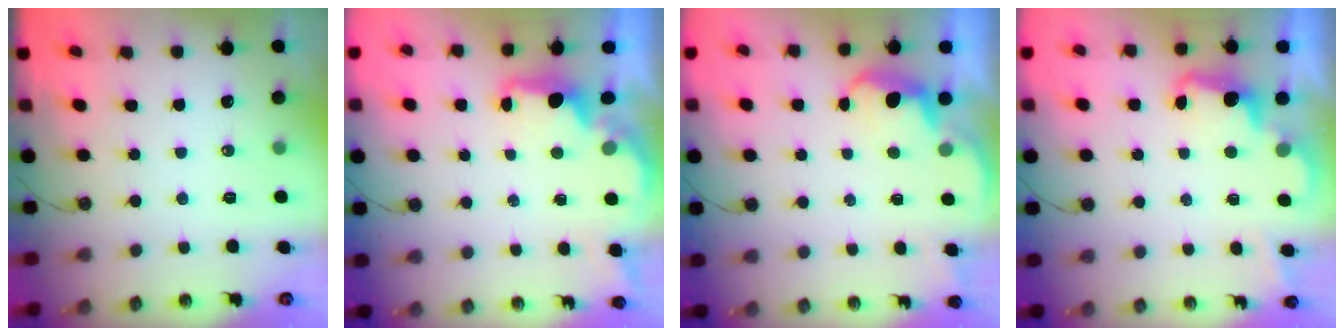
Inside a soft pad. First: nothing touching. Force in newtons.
{"total": 1.6, "press": 1.5, "slide": 0.5}
{"total": 1.9, "press": 1.7, "slide": 0.8}
{"total": 4.8, "press": 4.7, "slide": 0.6}